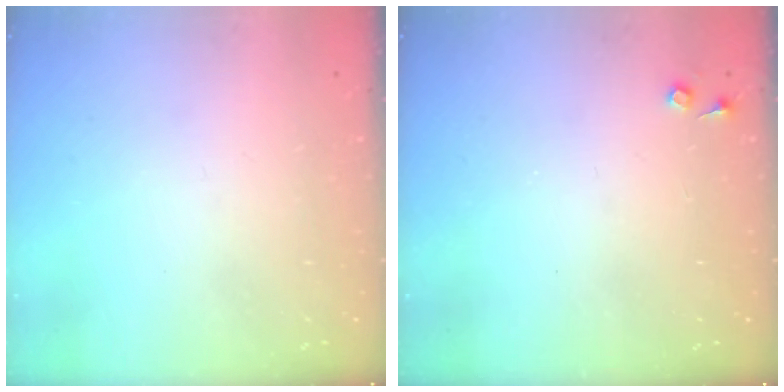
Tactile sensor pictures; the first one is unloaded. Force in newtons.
{"total": 3.8, "press": 3.7, "slide": 0.6}